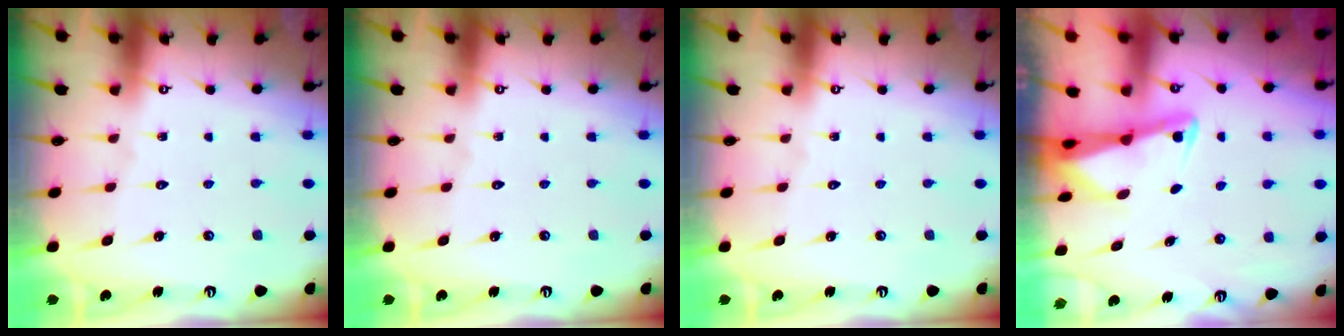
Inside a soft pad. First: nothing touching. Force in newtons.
{"total": 0.0}
{"total": 0.0}
{"total": 2.2, "press": 2.2, "slide": 0.3}